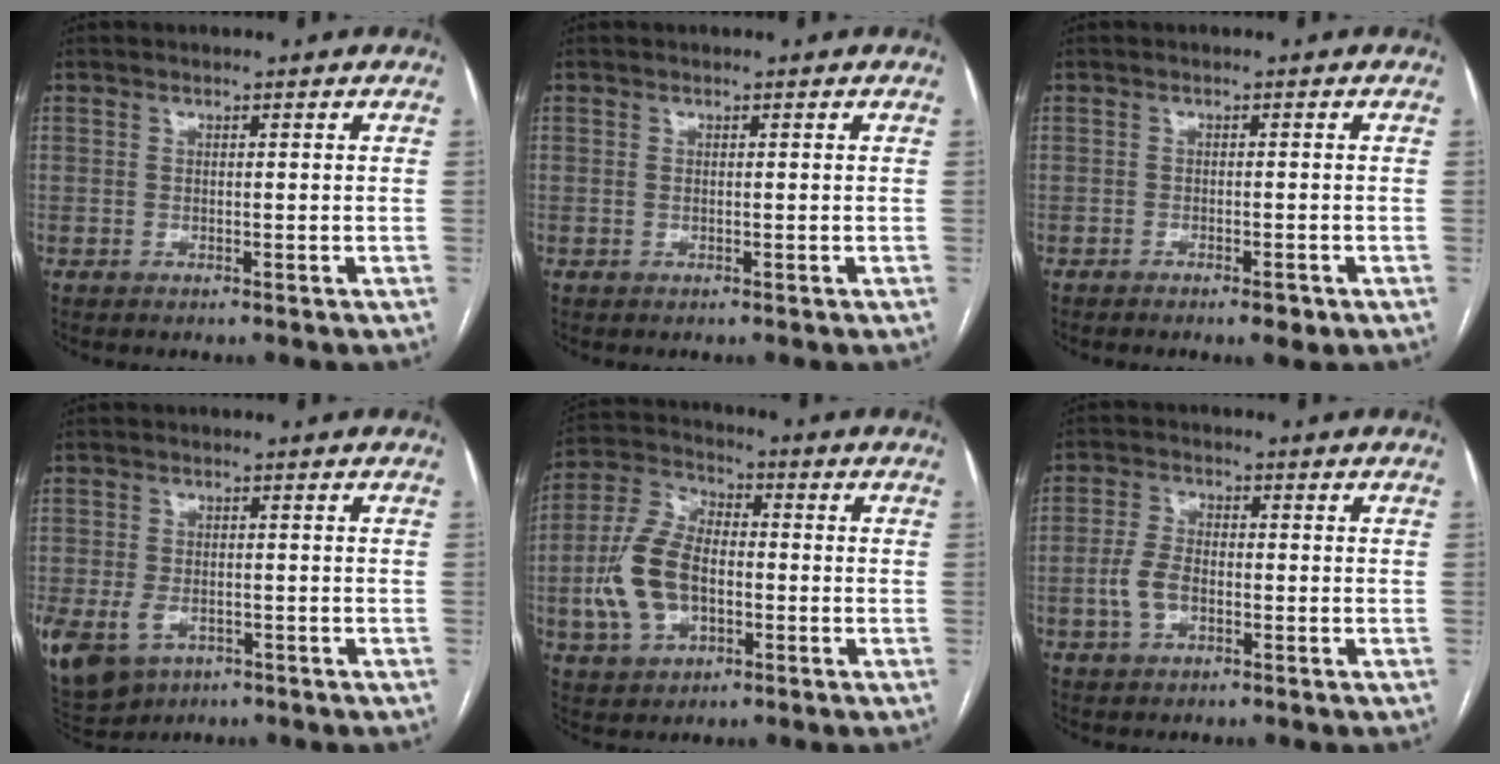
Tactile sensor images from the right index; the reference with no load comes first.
{"total": 0.0}
{"total": 2.1, "force": [-1.3, 0.5, 1.6], "torque": [-0.022, -0.001, -0.017]}
{"total": 14.1, "force": [-5.8, 10.6, 7.2], "torque": [-0.204, -0.008, -0.077]}
{"total": 12.2, "force": [-2.3, 7.2, 9.6], "torque": [-0.224, 0.019, -0.040]}
{"total": 5.0, "force": [-1.3, 2.8, 3.9], "torque": [-0.090, 0.010, -0.025]}